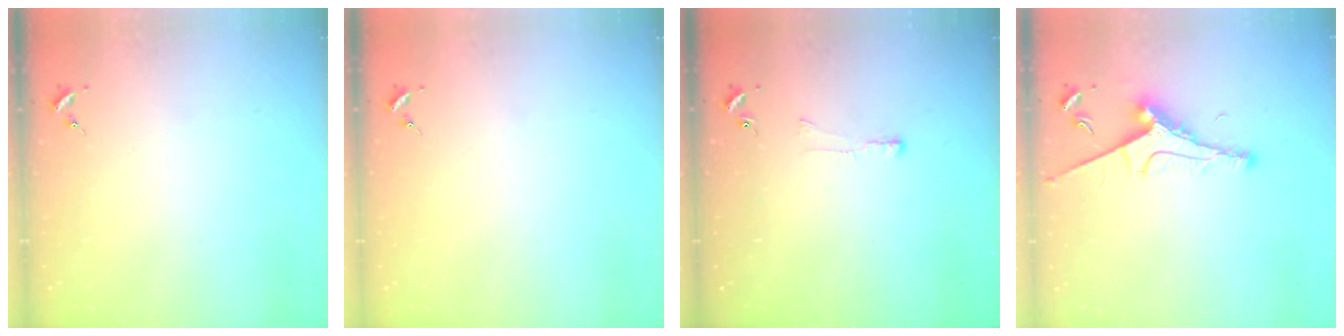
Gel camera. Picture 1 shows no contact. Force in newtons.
{"total": 0.0}
{"total": 3.0, "press": 3.0, "slide": 0.5}
{"total": 8.9, "press": 8.8, "slide": 1.3}